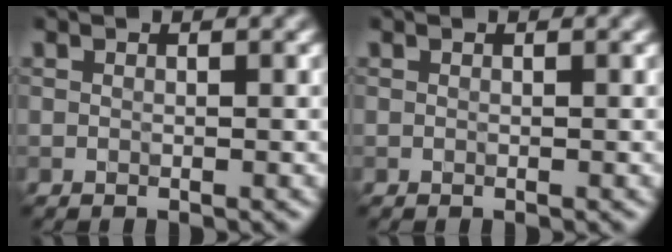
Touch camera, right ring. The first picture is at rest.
{"total": 0.0}